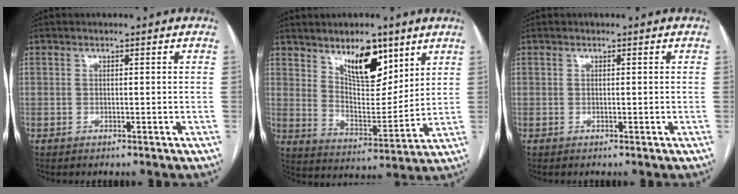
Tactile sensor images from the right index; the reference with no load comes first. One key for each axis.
{"total": 11.8, "fx": 7.1, "fy": 4.6, "fz": 8.1, "tx": -0.132, "ty": -0.003, "tz": 0.131}
{"total": 0.0}